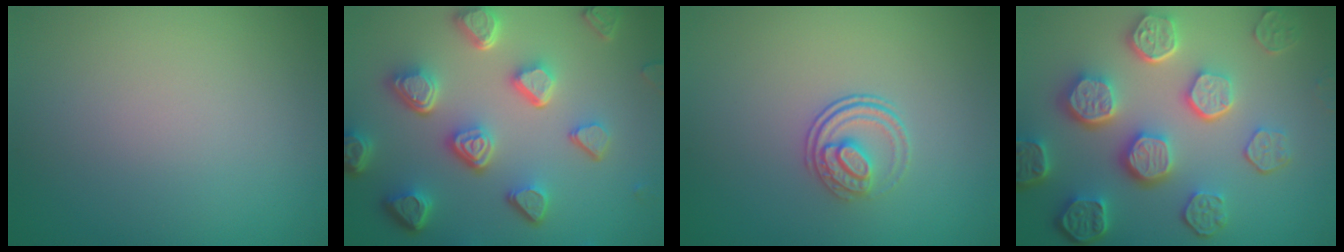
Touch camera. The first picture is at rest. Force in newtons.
{"total": 7.5, "press": 5.6, "slide": 5.0}
{"total": 2.3, "press": 1.7, "slide": 1.5}
{"total": 8.3, "press": 6.2, "slide": 5.5}